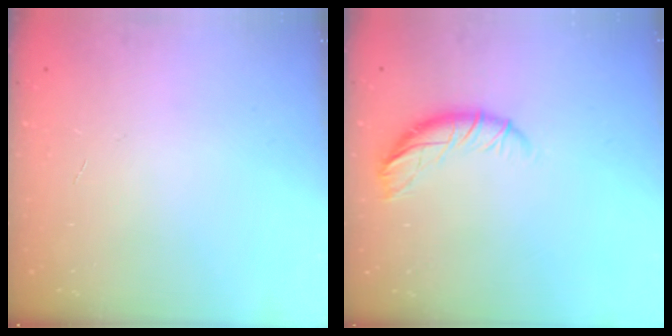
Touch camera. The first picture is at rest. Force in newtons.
{"total": 9.5, "press": 9.5, "slide": 0.3}